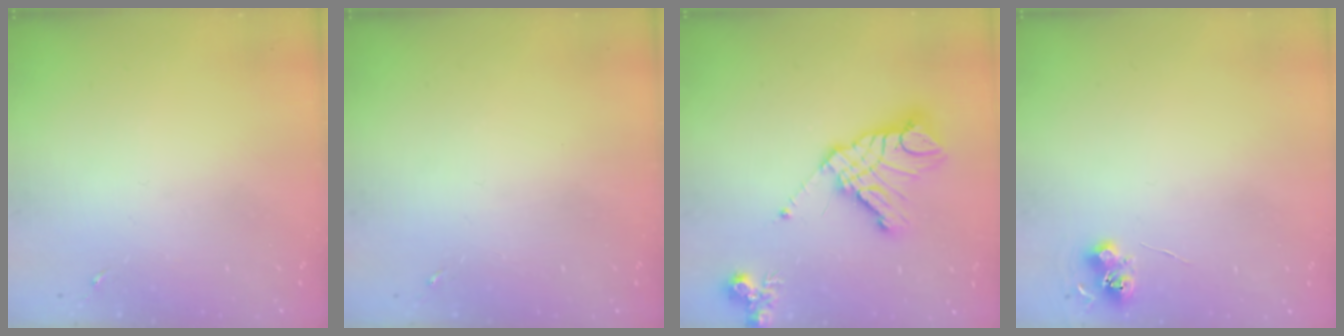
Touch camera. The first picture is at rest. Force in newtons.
{"total": 0.0}
{"total": 17.2, "press": 17.0, "slide": 2.4}
{"total": 6.2, "press": 6.2, "slide": 0.5}